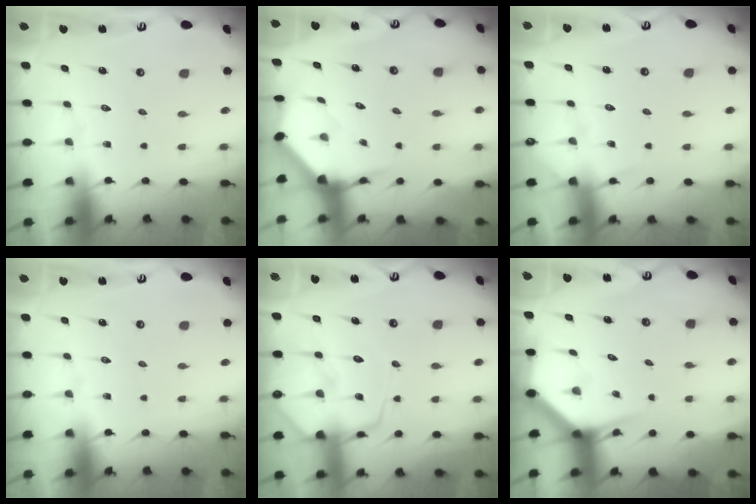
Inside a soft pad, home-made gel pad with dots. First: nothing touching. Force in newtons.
{"total": 4.0, "press": 3.9, "slide": 0.4}
{"total": 5.0, "press": 5.0, "slide": 0.7}
{"total": 0.0}
{"total": 11.9, "press": 11.9, "slide": 1.0}
{"total": 4.0, "press": 4.0, "slide": 0.3}